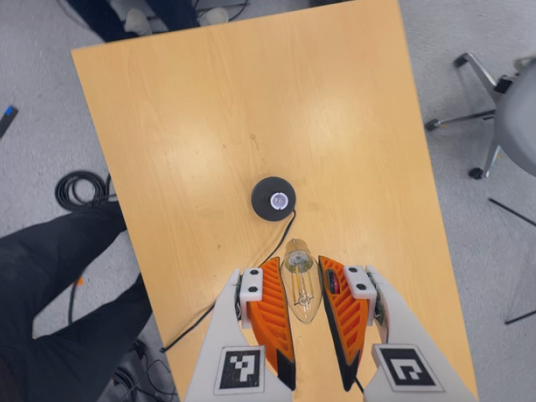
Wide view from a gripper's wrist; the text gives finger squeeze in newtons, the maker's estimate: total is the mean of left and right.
{"total": 12.6, "left": 14.0, "right": 11.1}